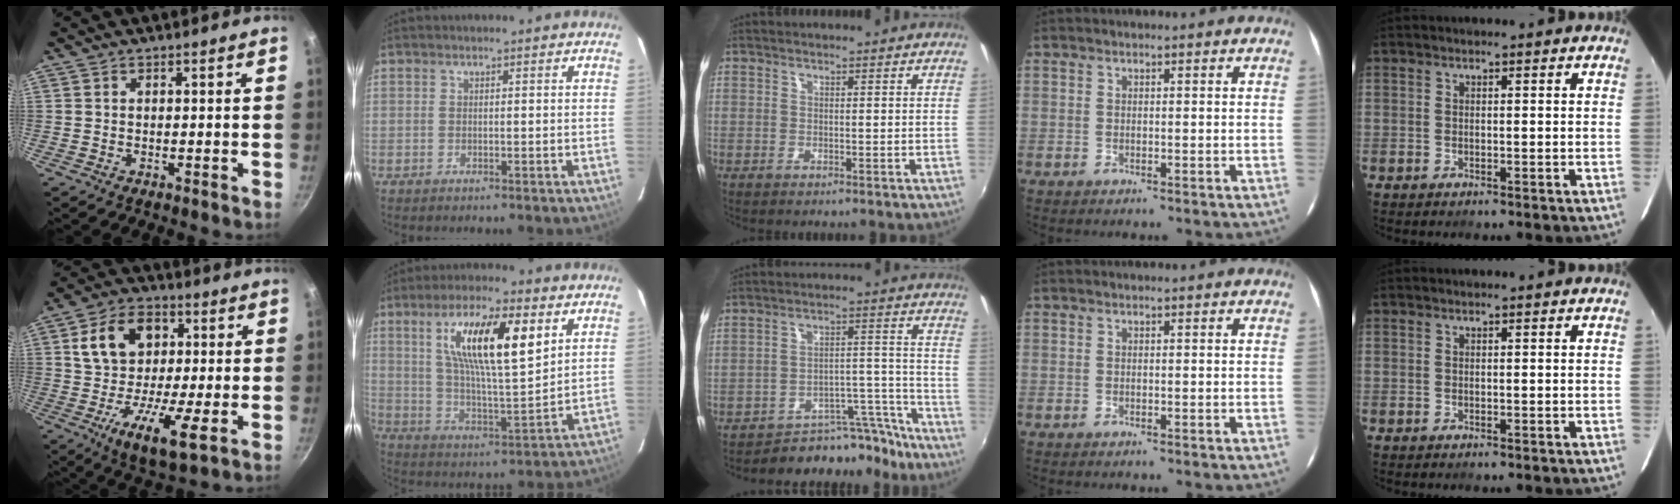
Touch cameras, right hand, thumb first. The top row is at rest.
{"thumb": {"total": 15.8, "force": [-0.3, 9.1, 13.0], "torque": [-0.194, 0.012, -0.018]}, "index": {"total": 17.8, "force": [7.1, 4.7, 15.6], "torque": [-0.268, 0.006, 0.126]}, "middle": {"total": 11.4, "force": [-10.5, 4.1, 1.4], "torque": [-0.004, 0.054, -0.142]}}